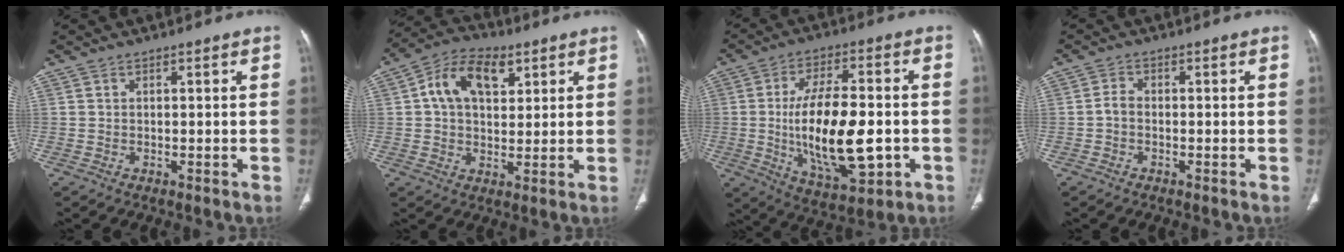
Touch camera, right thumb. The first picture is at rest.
{"total": 11.7, "force": [4.1, 7.5, 8.0], "torque": [-0.113, 0.009, 0.064]}
{"total": 19.4, "force": [-2.6, 8.7, 17.1], "torque": [-0.280, 0.007, -0.030]}
{"total": 1.9, "force": [-0.6, 1.2, 1.3], "torque": [-0.023, 0.007, -0.018]}